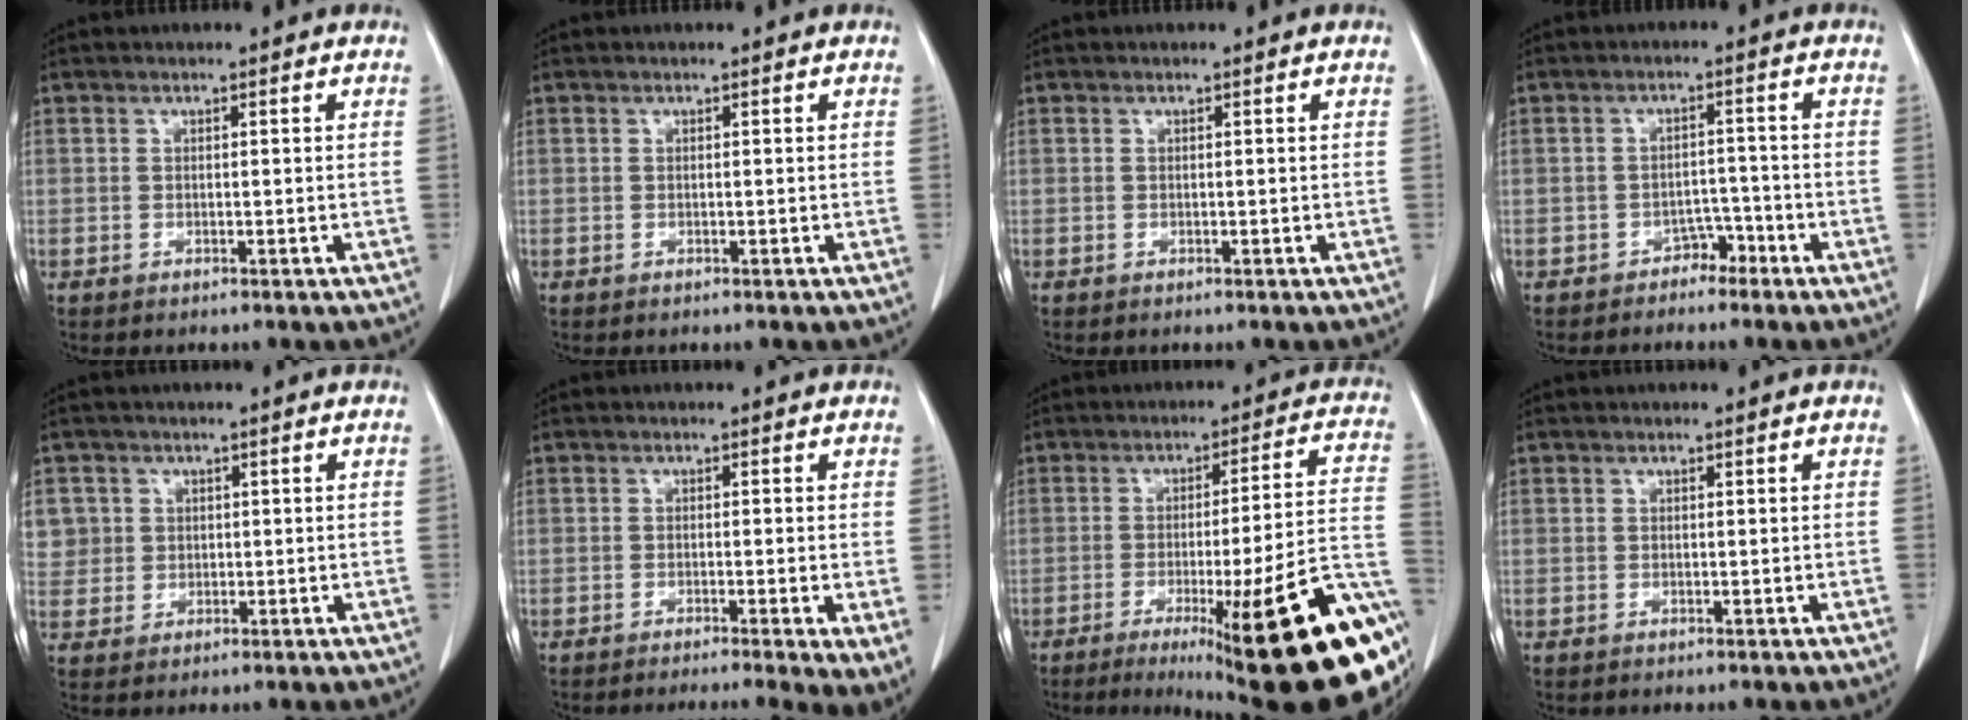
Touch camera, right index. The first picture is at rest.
{"total": 0.0}
{"total": 0.0}
{"total": 1.3, "force": [-0.9, 0.4, 0.8], "torque": [-0.013, 0.002, -0.013]}
{"total": 5.6, "force": [1.7, 5.3, 0.3], "torque": [0.001, 0.013, 0.042]}
{"total": 8.0, "force": [-5.1, 0.4, 6.1], "torque": [-0.067, -0.023, -0.080]}
{"total": 27.6, "force": [-13.1, 2.5, 24.2], "torque": [-0.210, -0.002, -0.189]}
{"total": 0.0}